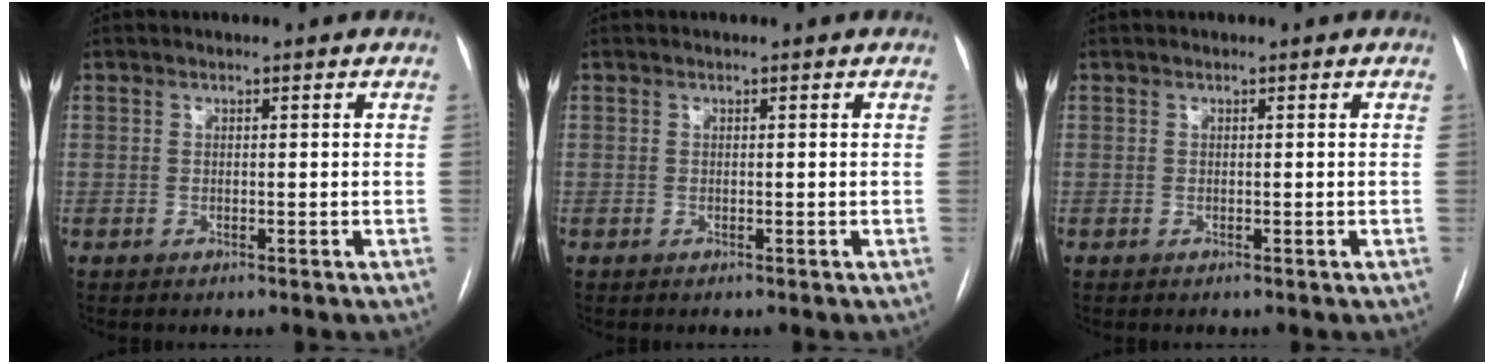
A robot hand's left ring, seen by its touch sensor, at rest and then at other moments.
{"total": 0.0}
{"total": 0.0}